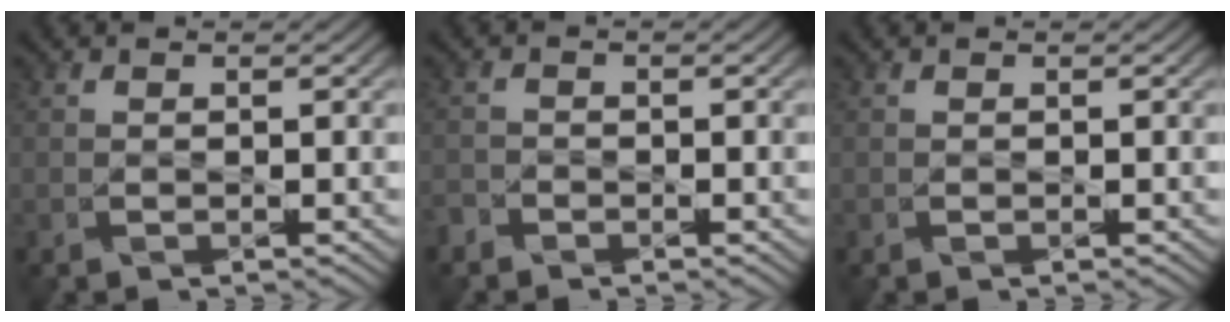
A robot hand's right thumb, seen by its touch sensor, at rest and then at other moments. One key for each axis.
{"total": 1.4, "fx": -1.2, "fy": 0.6, "fz": 0.2, "tx": -0.006, "ty": 0.001, "tz": -0.031}
{"total": 0.0}